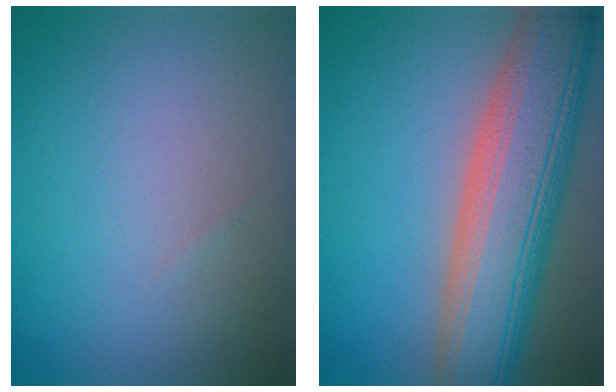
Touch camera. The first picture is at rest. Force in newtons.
{"total": 11.5, "press": 11.5, "slide": 0.6}